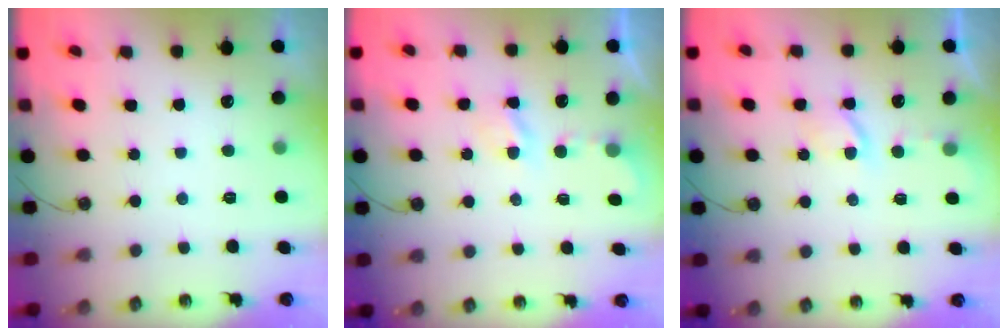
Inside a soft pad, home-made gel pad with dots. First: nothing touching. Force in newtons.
{"total": 3.4, "press": 3.4, "slide": 0.5}
{"total": 3.6, "press": 3.6, "slide": 0.5}